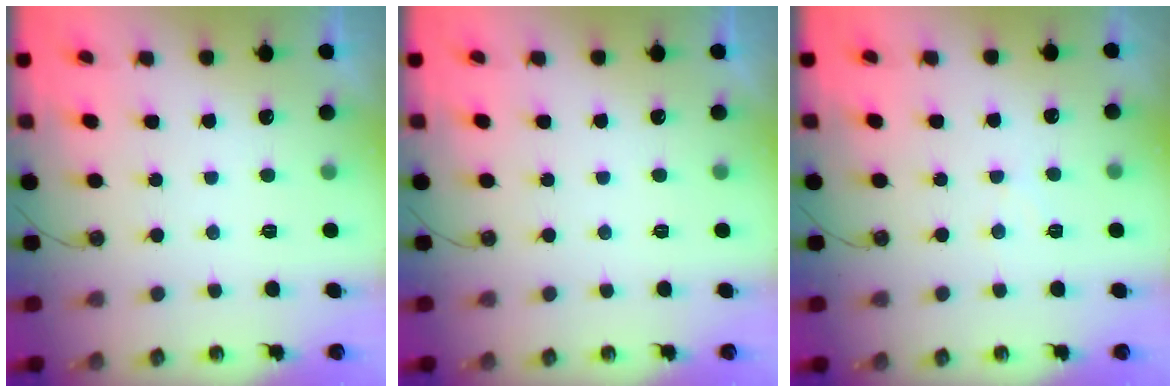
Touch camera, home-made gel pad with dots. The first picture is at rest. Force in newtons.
{"total": 0.0}
{"total": 4.7, "press": 4.7, "slide": 0.6}